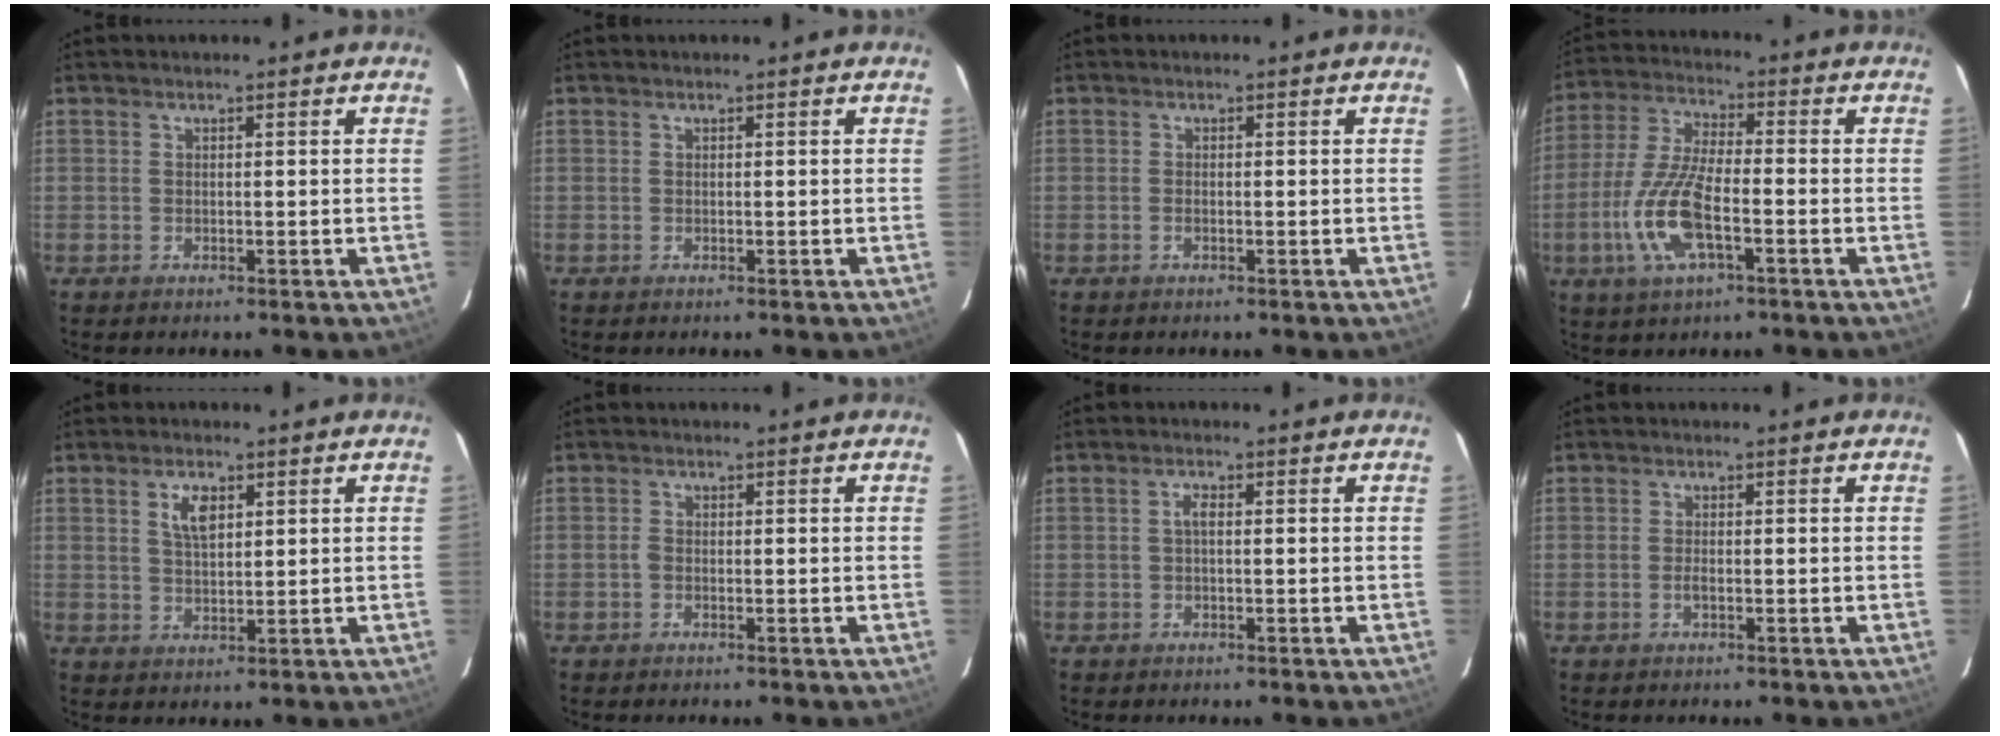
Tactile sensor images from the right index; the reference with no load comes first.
{"total": 0.0}
{"total": 0.9, "force": [-0.4, 0.5, 0.6], "torque": [-0.014, 0.000, -0.008]}
{"total": 12.8, "force": [-4.4, 4.2, 11.3], "torque": [-0.246, -0.005, -0.087]}
{"total": 4.4, "force": [1.8, 2.1, 3.3], "torque": [-0.059, 0.005, 0.035]}
{"total": 0.8, "force": [-0.4, 0.6, 0.4], "torque": [-0.008, 0.002, -0.010]}
{"total": 1.3, "force": [0.0, 0.5, 1.2], "torque": [-0.024, 0.006, -0.003]}
{"total": 1.0, "force": [-0.4, 0.3, 0.9], "torque": [-0.019, 0.000, -0.008]}